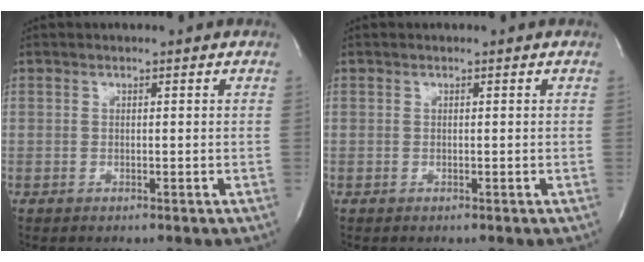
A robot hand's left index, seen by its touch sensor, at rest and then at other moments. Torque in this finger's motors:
{"motor_torque": [0.00, 0.00, -0.06, 0.00]}